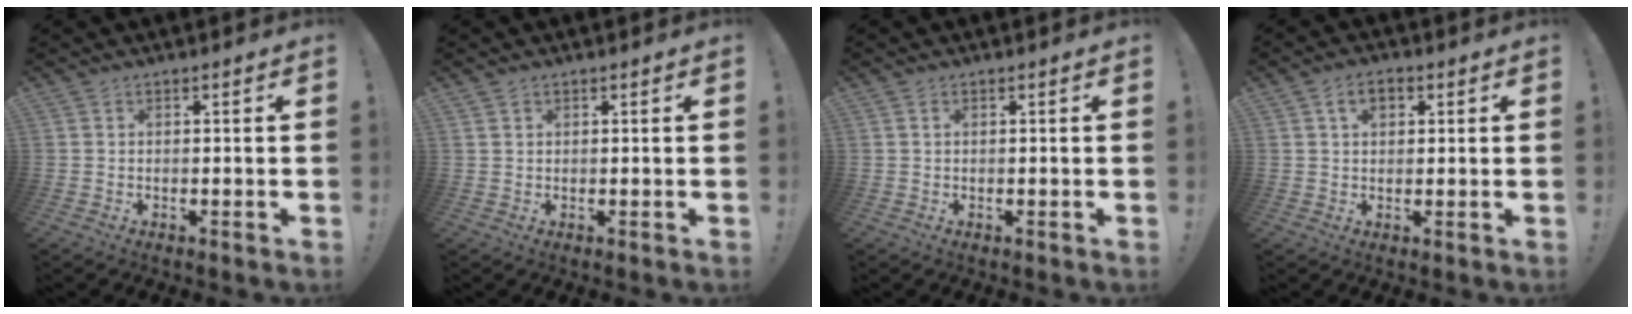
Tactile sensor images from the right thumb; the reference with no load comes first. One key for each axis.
{"total": 0.9, "fx": 0.7, "fy": 0.5, "fz": 0.3, "tx": 0.003, "ty": -0.003, "tz": 0.012}
{"total": 0.7, "fx": 0.2, "fy": 0.3, "fz": 0.5, "tx": -0.011, "ty": 0.002, "tz": 0.004}
{"total": 4.8, "fx": 1.8, "fy": 2.9, "fz": 3.4, "tx": -0.048, "ty": 0.002, "tz": 0.030}